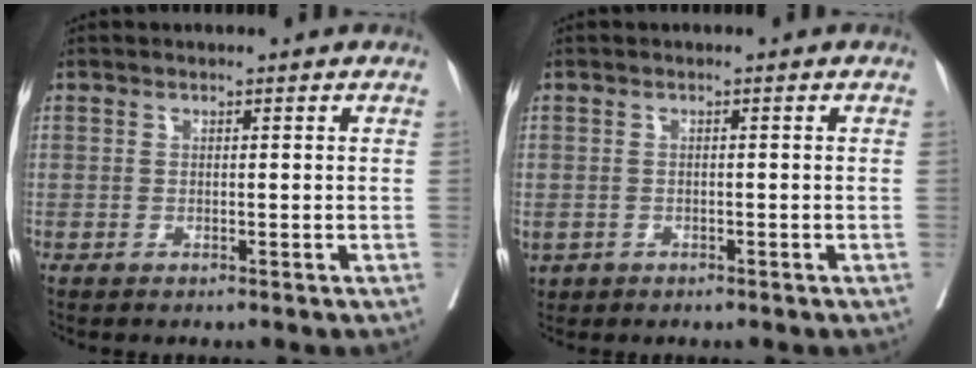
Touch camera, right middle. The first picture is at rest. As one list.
[{"total": 3.1, "force": [-1.4, 2.5, 1.2], "torque": [-0.038, -0.001, -0.015]}]